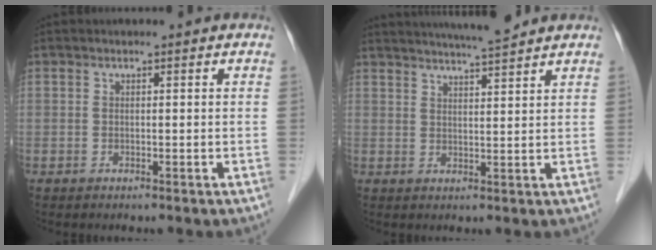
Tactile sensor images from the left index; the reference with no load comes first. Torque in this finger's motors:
{"motor_torque": [0.15, -0.38, 0.47, 0.10]}